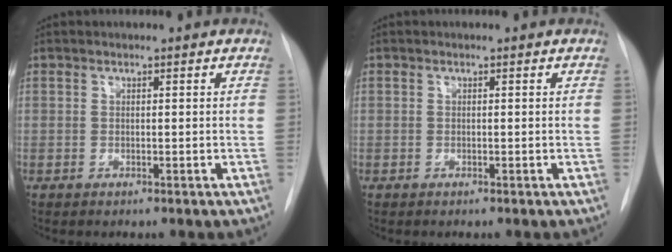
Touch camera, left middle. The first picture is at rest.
{"total": 0.0}